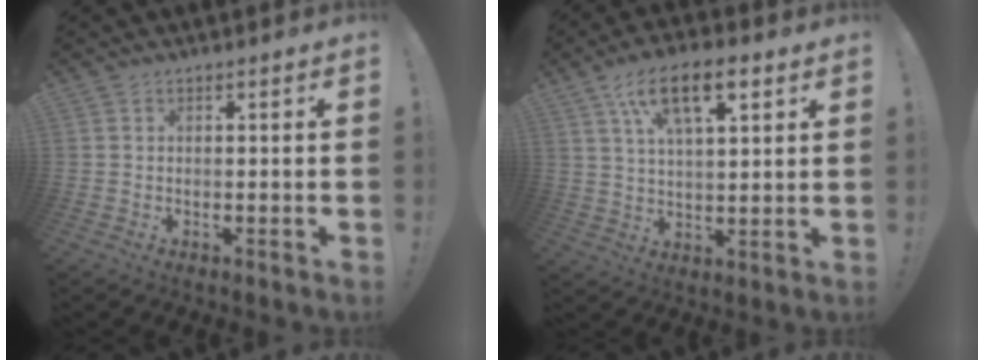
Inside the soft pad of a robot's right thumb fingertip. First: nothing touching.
{"total": 13.4, "force": [6.6, 5.7, 10.2], "torque": [-0.163, -0.015, 0.113]}